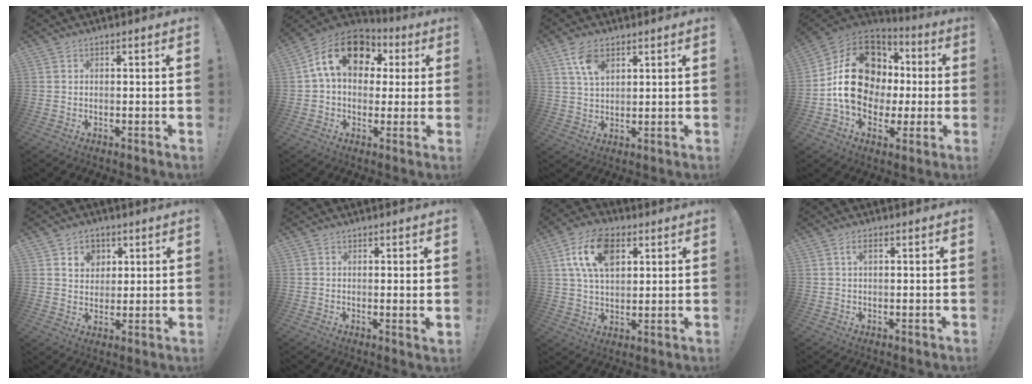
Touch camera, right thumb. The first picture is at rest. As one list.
[{"total": 17.5, "force": [5.7, 11.9, 11.6], "torque": [-0.193, 0.000, 0.103]}, {"total": 7.4, "force": [4.2, 4.3, 4.4], "torque": [-0.071, -0.015, 0.078]}, {"total": 22.3, "force": [0.9, 18.1, 13.1], "torque": [-0.197, 0.018, 0.053]}, {"total": 7.3, "force": [3.4, 6.1, 2.1], "torque": [-0.022, -0.018, 0.064]}, {"total": 1.8, "force": [0.7, -0.1, 1.7], "torque": [-0.014, -0.006, 0.008]}, {"total": 15.6, "force": [6.2, 9.6, 10.6], "torque": [-0.174, -0.006, 0.115]}, {"total": 2.1, "force": [0.6, 0.8, 1.8], "torque": [-0.028, 0.004, 0.008]}]